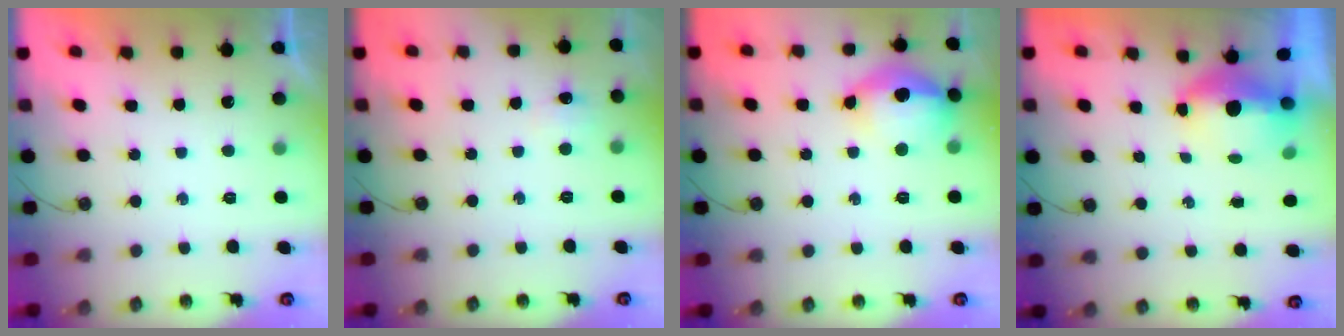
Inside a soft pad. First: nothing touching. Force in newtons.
{"total": 6.1, "press": 6.1, "slide": 0.9}
{"total": 14.6, "press": 14.5, "slide": 1.8}
{"total": 5.7, "press": 5.3, "slide": 2.1}